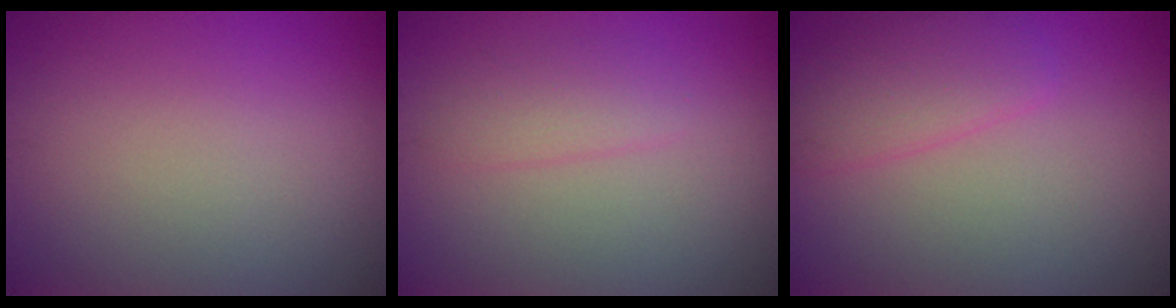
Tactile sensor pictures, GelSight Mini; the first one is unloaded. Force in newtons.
{"total": 1.8, "press": 1.8, "slide": 0.0}
{"total": 2.7, "press": 2.7, "slide": 0.1}